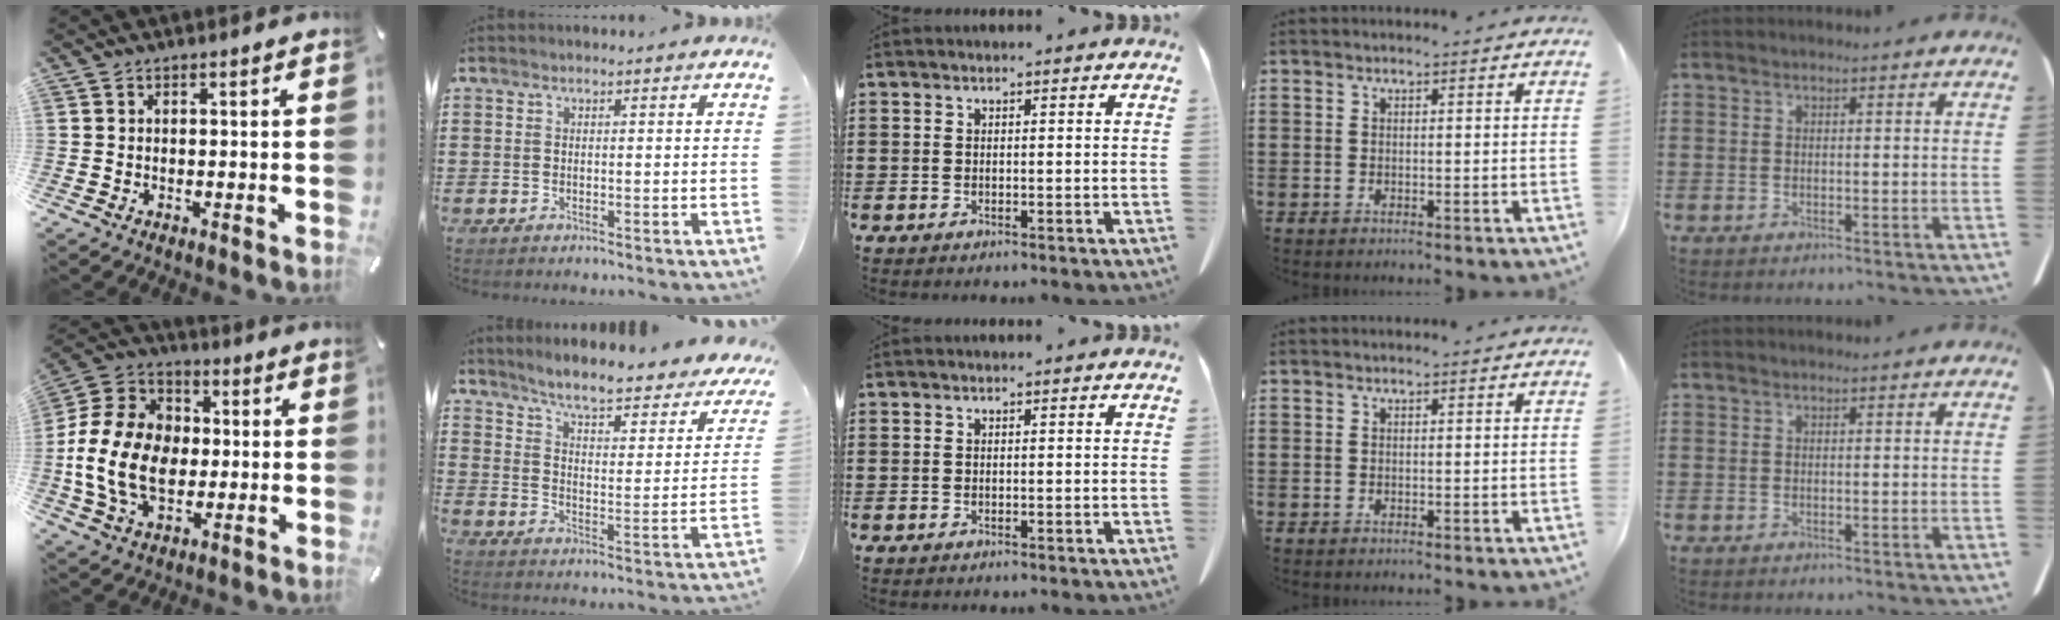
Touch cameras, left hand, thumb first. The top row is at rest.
{"thumb": {"total": 17.5, "force": [-2.2, 13.4, 11.0], "torque": [-0.249, 0.023, -0.040]}, "index": {"total": 5.6, "force": [4.9, 0.1, 2.6], "torque": [-0.066, -0.040, 0.074]}}